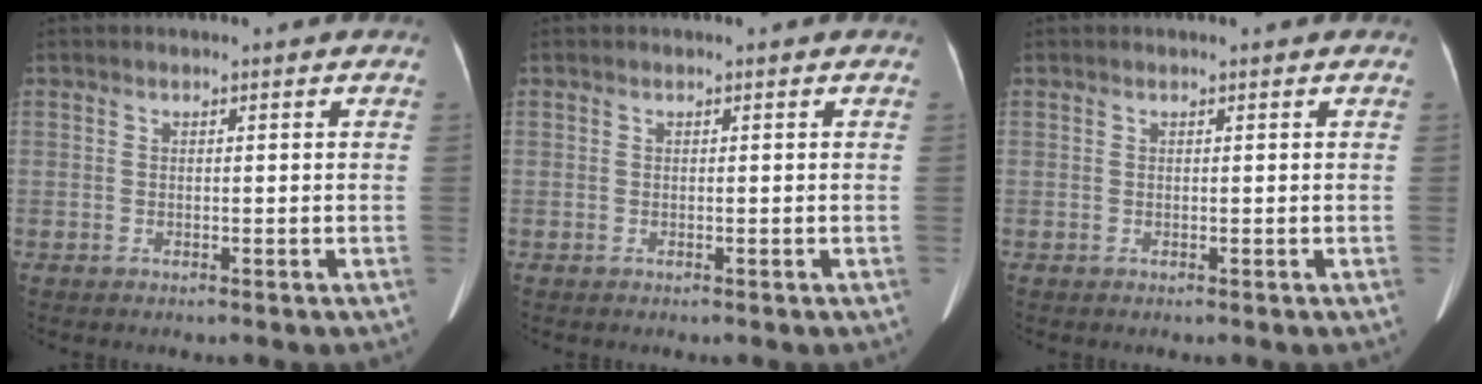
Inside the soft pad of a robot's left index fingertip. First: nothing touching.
{"total": 0.0}
{"total": 0.0}